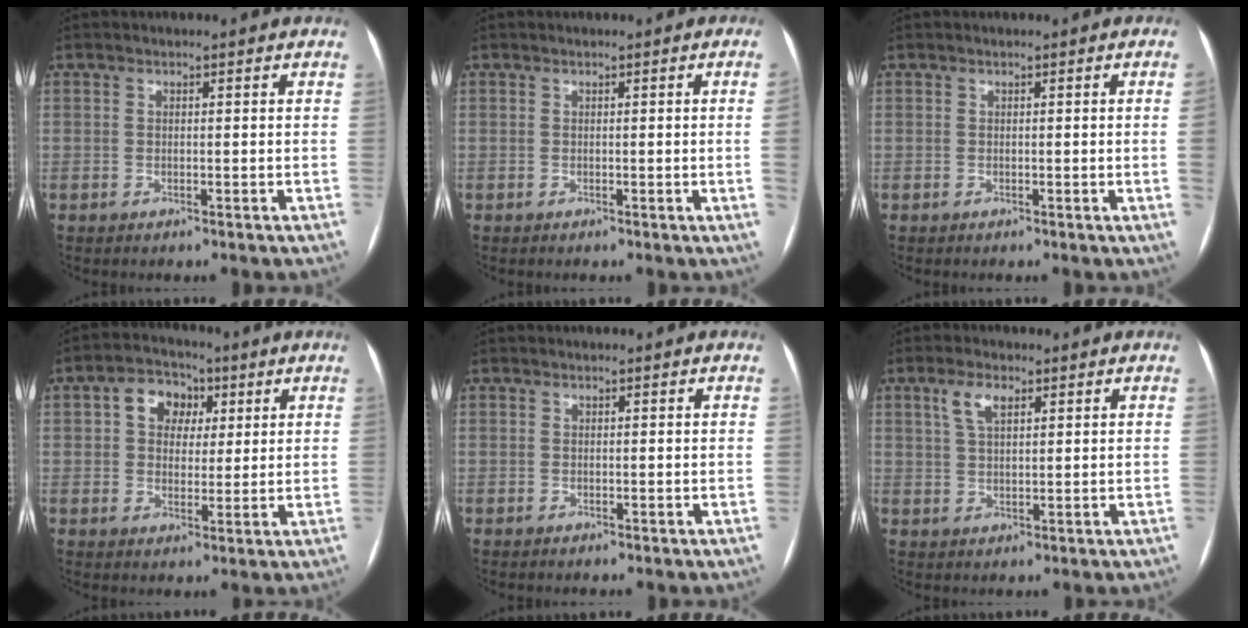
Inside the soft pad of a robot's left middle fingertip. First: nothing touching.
{"total": 2.0, "force": [-0.2, -0.8, 1.9], "torque": [-0.023, -0.001, -0.002]}
{"total": 1.6, "force": [-0.2, -0.6, 1.4], "torque": [-0.016, 0.000, -0.003]}
{"total": 6.9, "force": [2.3, 5.2, 3.9], "torque": [-0.067, 0.025, 0.037]}
{"total": 0.0}
{"total": 4.1, "force": [2.1, 1.6, 3.1], "torque": [-0.068, 0.010, 0.042]}